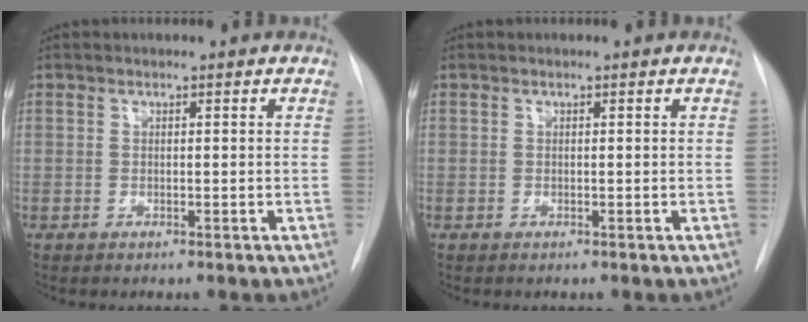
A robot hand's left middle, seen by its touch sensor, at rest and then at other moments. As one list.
[{"total": 0.0}]